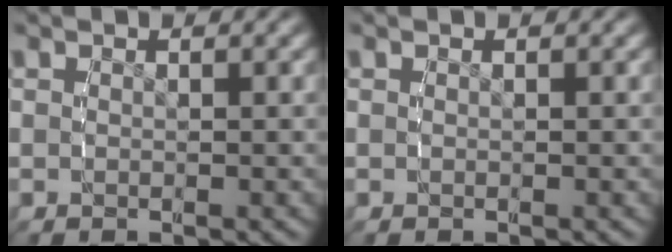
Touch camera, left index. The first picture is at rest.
{"total": 0.0}